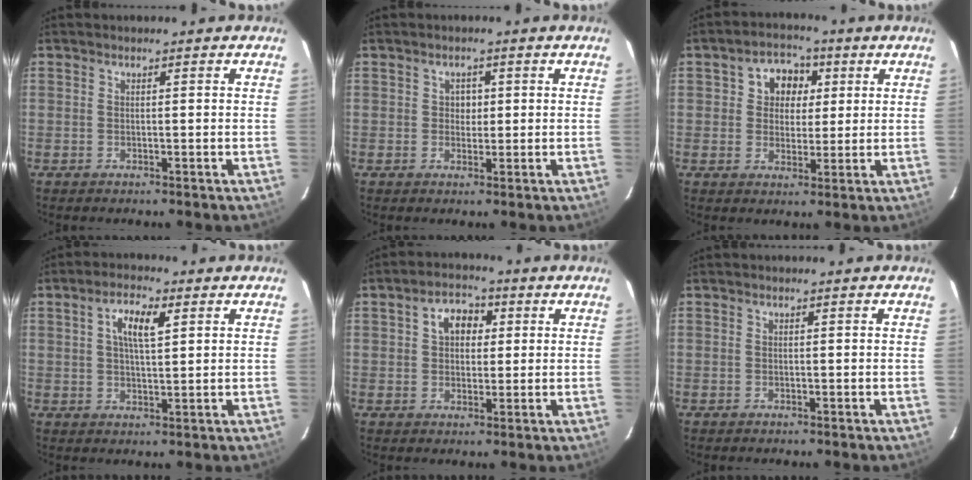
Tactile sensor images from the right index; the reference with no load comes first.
{"total": 1.9, "force": [0.2, 1.8, 0.5], "torque": [-0.004, 0.006, 0.002]}
{"total": 6.8, "force": [1.8, 5.9, 2.9], "torque": [-0.042, 0.023, 0.029]}
{"total": 5.6, "force": [2.1, 2.0, 4.9], "torque": [-0.087, 0.009, 0.038]}
{"total": 6.0, "force": [1.7, 4.4, 3.6], "torque": [-0.058, 0.024, 0.030]}
{"total": 0.0}